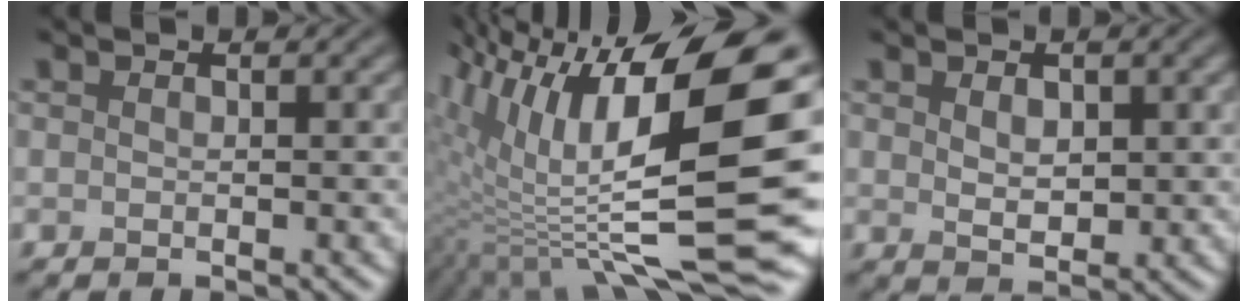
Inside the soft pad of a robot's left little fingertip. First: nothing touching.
{"total": 16.8, "force": [2.8, 6.5, 15.2], "torque": [-0.277, 0.003, 0.057]}
{"total": 2.6, "force": [0.8, 1.6, 1.9], "torque": [-0.035, -0.005, 0.018]}